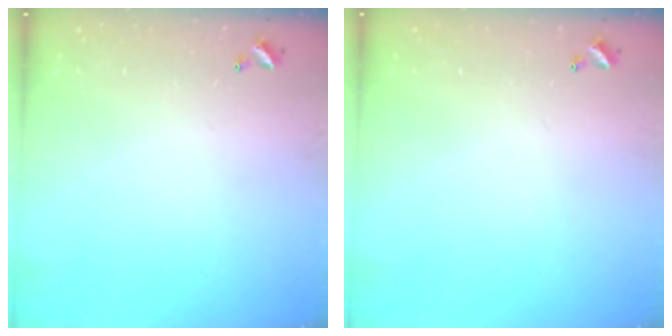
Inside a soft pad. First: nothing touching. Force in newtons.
{"total": 0.0}